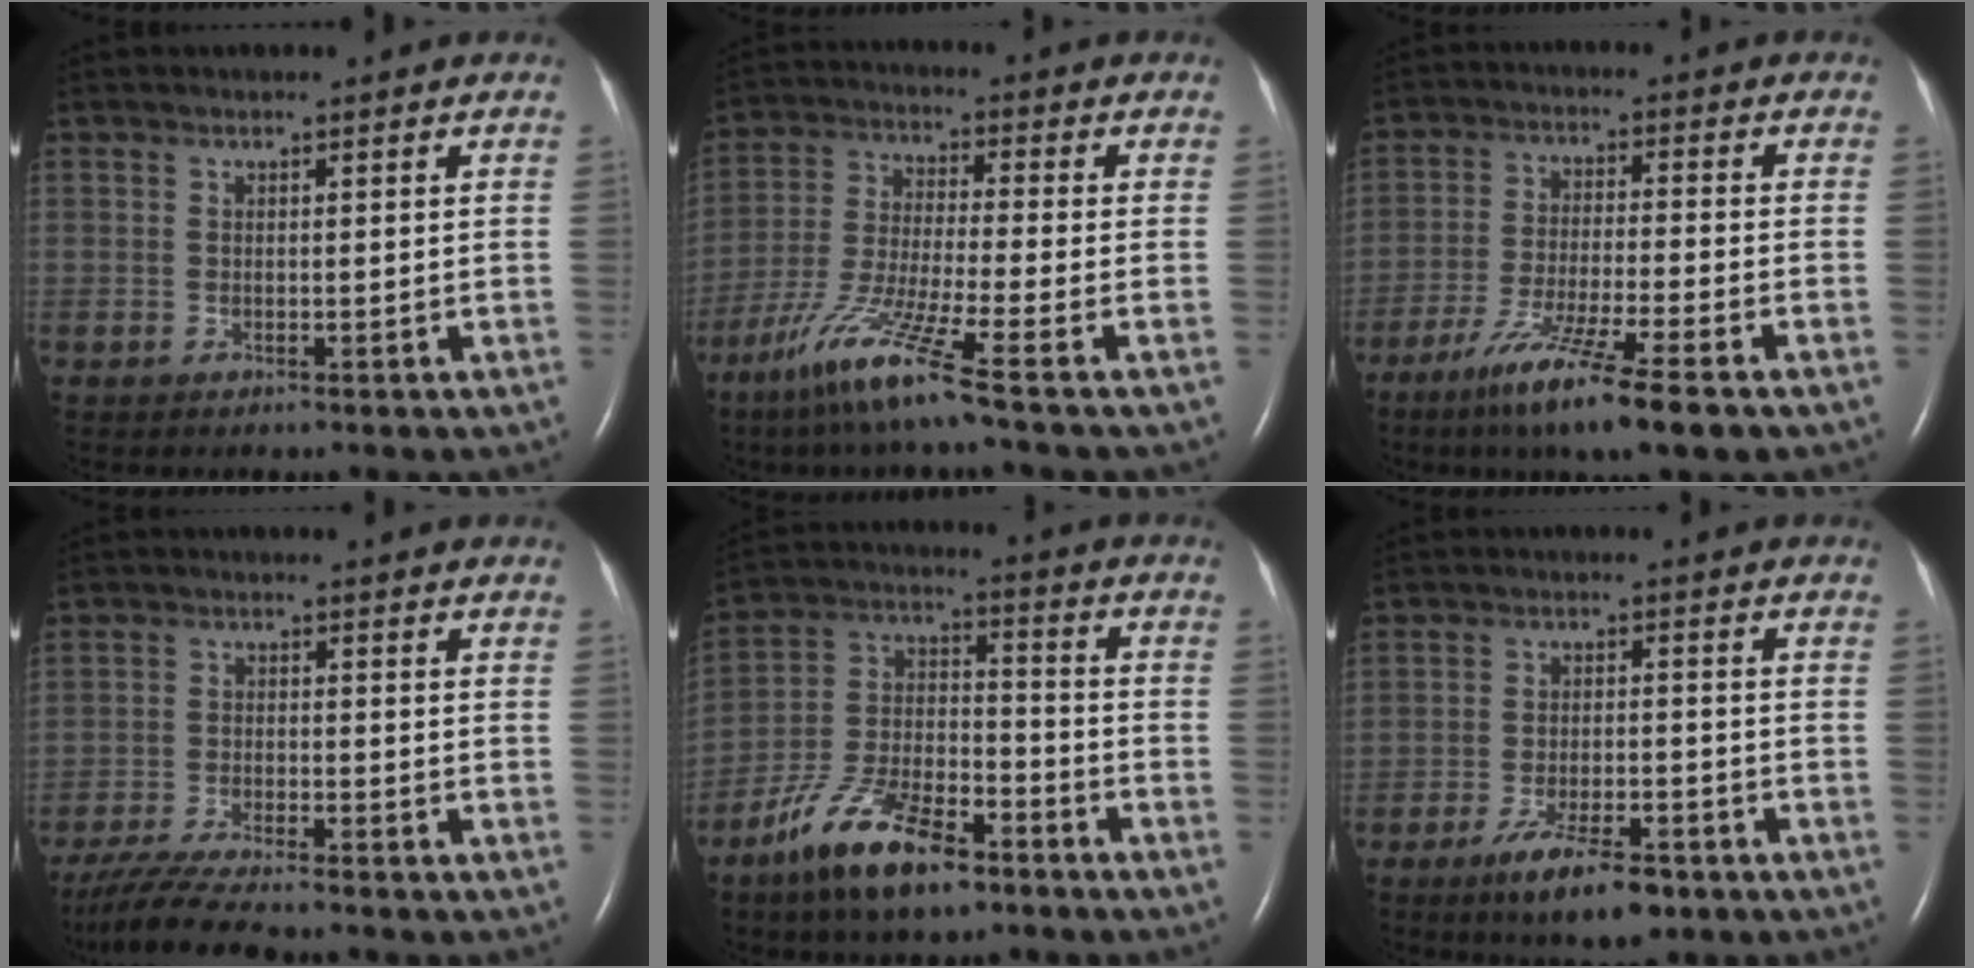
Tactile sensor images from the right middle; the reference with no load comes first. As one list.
[{"total": 11.0, "force": [-7.0, -1.3, 8.4], "torque": [-0.175, -0.040, -0.137]}, {"total": 12.0, "force": [-7.6, -0.1, 9.2], "torque": [-0.176, -0.038, -0.133]}, {"total": 9.3, "force": [-8.1, 0.3, 4.5], "torque": [-0.082, -0.028, -0.137]}, {"total": 11.1, "force": [-7.3, -1.2, 8.4], "torque": [-0.176, -0.040, -0.142]}, {"total": 8.5, "force": [-5.7, 2.1, 6.0], "torque": [-0.107, -0.010, -0.092]}]